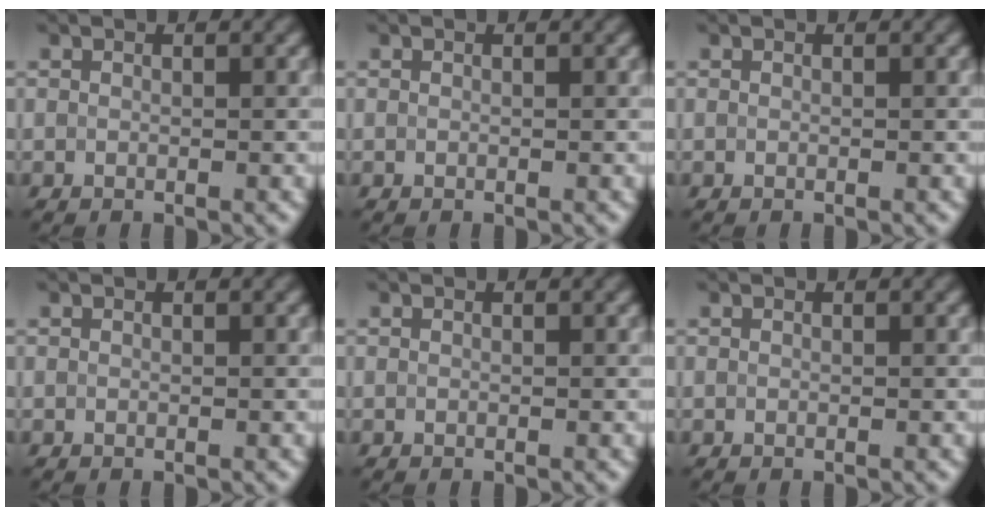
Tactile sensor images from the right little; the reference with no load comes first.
{"total": 0.0}
{"total": 0.0}
{"total": 0.0}
{"total": 0.0}
{"total": 0.0}